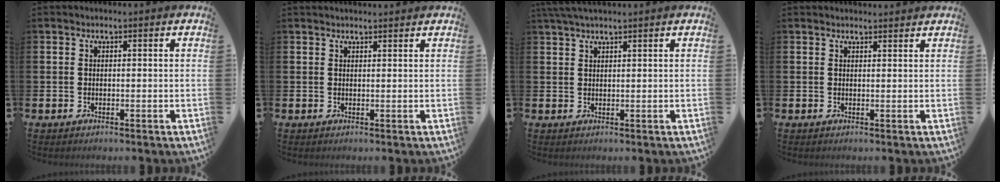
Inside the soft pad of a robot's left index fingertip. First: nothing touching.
{"total": 1.2, "force": [1.2, 0.2, 0.1], "torque": [0.007, -0.003, 0.019]}
{"total": 2.5, "force": [2.2, 0.1, 1.2], "torque": [-0.031, 0.002, 0.041]}
{"total": 1.3, "force": [1.3, 0.1, 0.0], "torque": [0.009, -0.005, 0.021]}